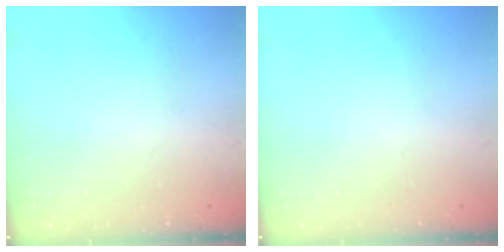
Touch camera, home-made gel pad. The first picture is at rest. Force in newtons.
{"total": 0.0}